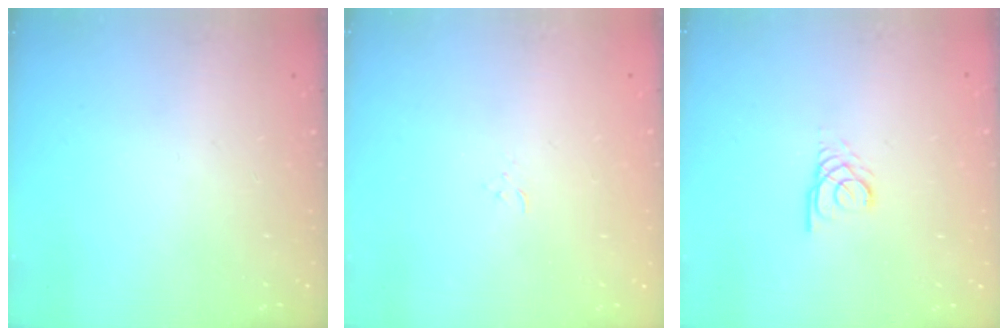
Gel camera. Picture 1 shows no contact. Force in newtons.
{"total": 2.4, "press": 2.4, "slide": 0.3}
{"total": 2.2, "press": 2.2, "slide": 0.2}